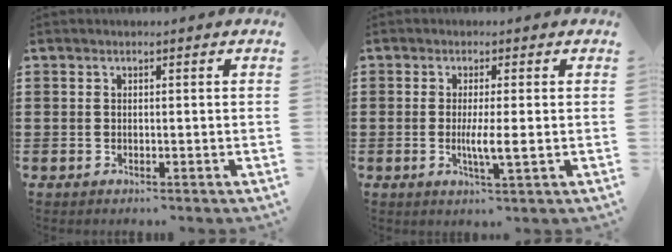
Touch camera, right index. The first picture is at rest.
{"total": 3.9, "force": [-0.4, 0.1, 3.9], "torque": [-0.069, -0.007, -0.009]}